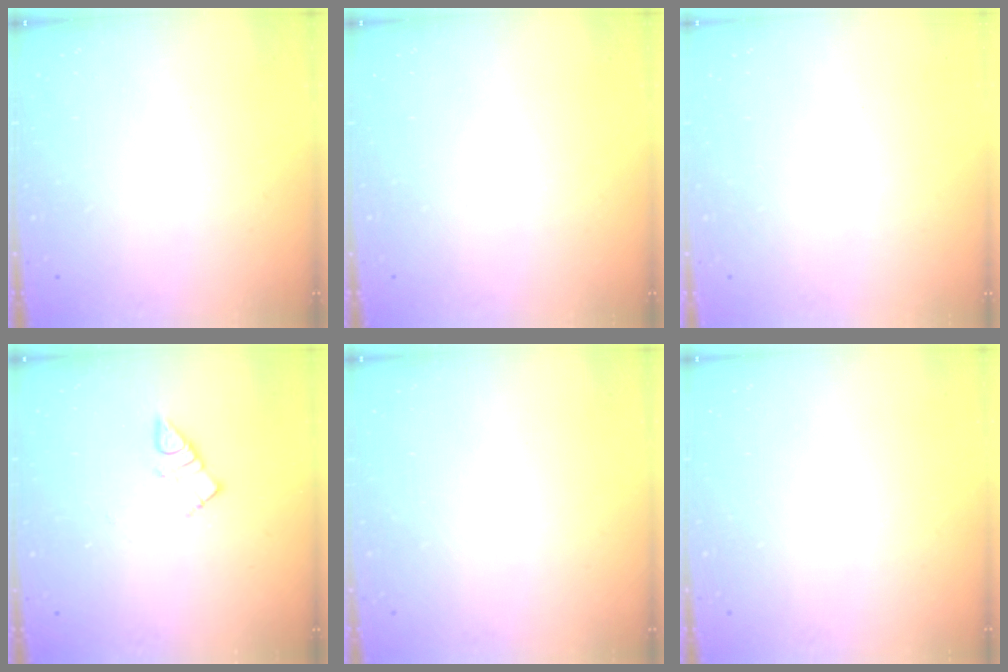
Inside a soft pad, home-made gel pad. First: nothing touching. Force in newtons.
{"total": 0.0}
{"total": 1.6, "press": 1.6, "slide": 0.1}
{"total": 5.9, "press": 5.9, "slide": 0.1}
{"total": 1.5, "press": 1.5, "slide": 0.1}
{"total": 0.0}